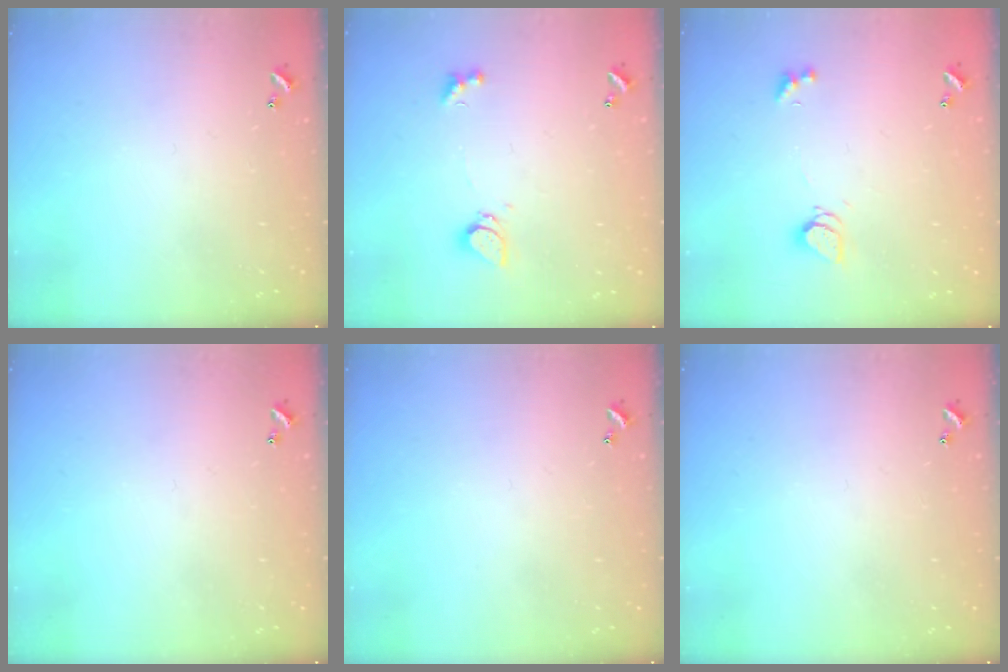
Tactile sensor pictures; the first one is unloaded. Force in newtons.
{"total": 1.3, "press": 1.2, "slide": 0.4}
{"total": 2.5, "press": 2.5, "slide": 0.2}
{"total": 0.0}
{"total": 0.0}
{"total": 0.0}